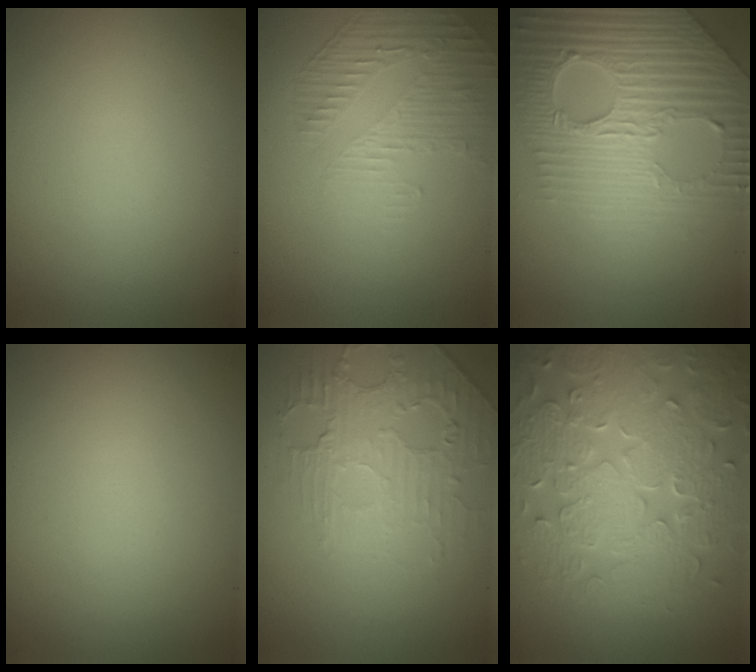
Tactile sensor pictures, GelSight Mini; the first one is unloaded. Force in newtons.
{"total": 1.8, "press": 1.1, "slide": 1.5}
{"total": 7.2, "press": 5.7, "slide": 4.5}
{"total": 0.0}
{"total": 2.5, "press": 1.9, "slide": 1.6}
{"total": 9.0, "press": 6.5, "slide": 6.3}